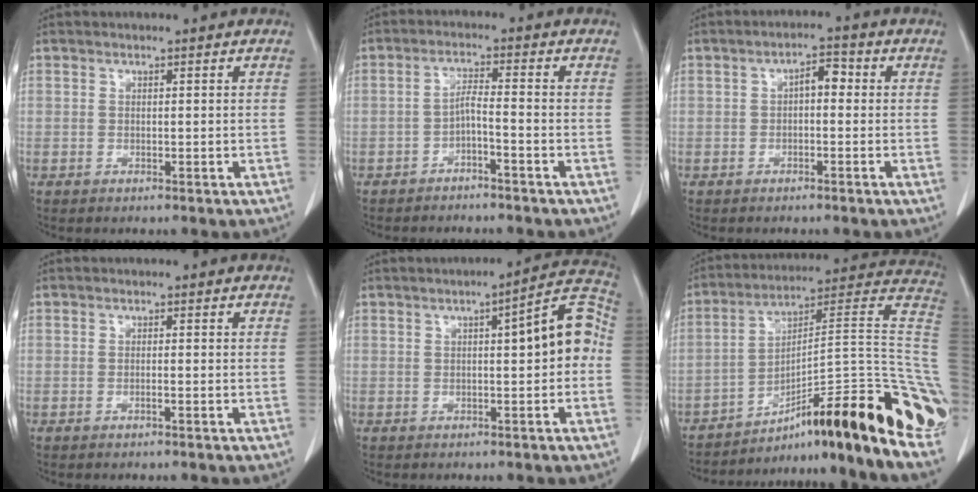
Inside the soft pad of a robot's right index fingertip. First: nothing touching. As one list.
[{"total": 2.8, "force": [-1.5, 0.1, 2.3], "torque": [-0.042, 0.012, -0.028]}, {"total": 3.5, "force": [0.4, 1.6, 3.1], "torque": [-0.047, 0.017, 0.004]}, {"total": 0.7, "force": [-0.3, 0.0, 0.6], "torque": [-0.018, -0.002, -0.002]}, {"total": 8.5, "force": [0.6, 1.6, 8.3], "torque": [-0.101, 0.031, 0.003]}, {"total": 28.7, "force": [-17.4, 1.1, 22.8], "torque": [-0.213, 0.017, -0.259]}]